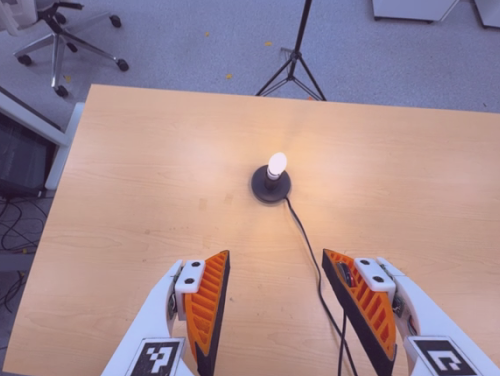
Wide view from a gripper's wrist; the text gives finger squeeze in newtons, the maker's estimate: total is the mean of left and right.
{"total": 0.0}